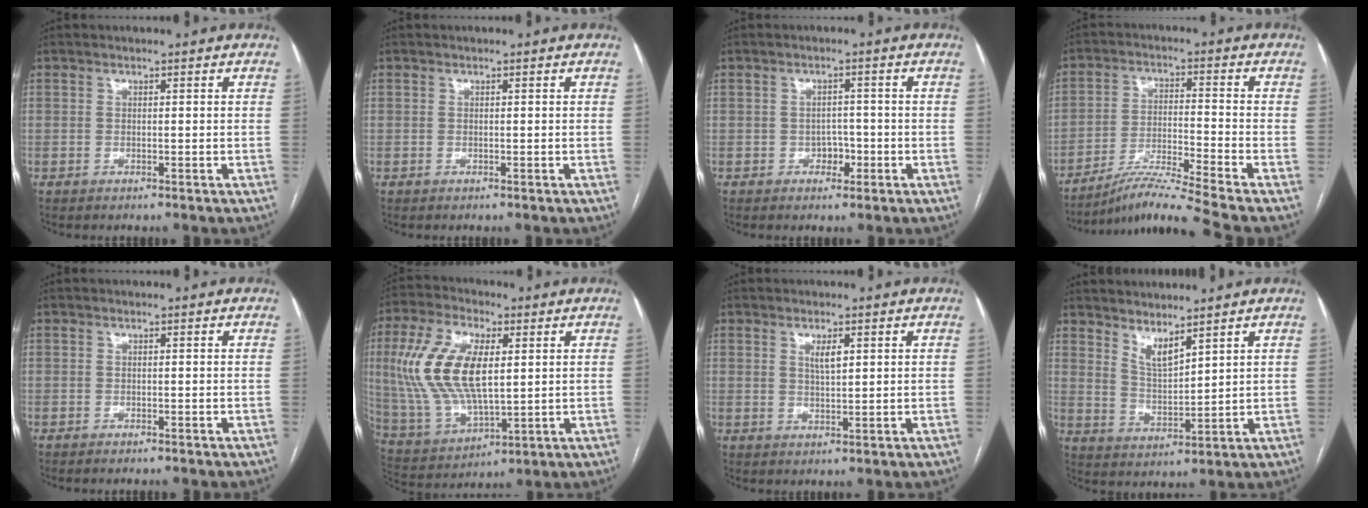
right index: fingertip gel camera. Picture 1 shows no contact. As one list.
[{"total": 0.0}, {"total": 2.4, "force": [-1.0, 1.8, 1.3], "torque": [-0.011, 0.007, -0.013]}, {"total": 10.9, "force": [-9.2, -2.9, 5.0], "torque": [-0.085, -0.017, -0.164]}, {"total": 1.8, "force": [-1.7, 0.2, 0.8], "torque": [-0.008, -0.003, -0.020]}, {"total": 15.8, "force": [3.0, 6.6, 14.0], "torque": [-0.307, 0.011, 0.065]}, {"total": 2.4, "force": [1.0, 0.6, 2.1], "torque": [-0.040, -0.003, 0.020]}, {"total": 4.6, "force": [3.8, 0.6, 2.5], "torque": [-0.052, -0.015, 0.082]}]